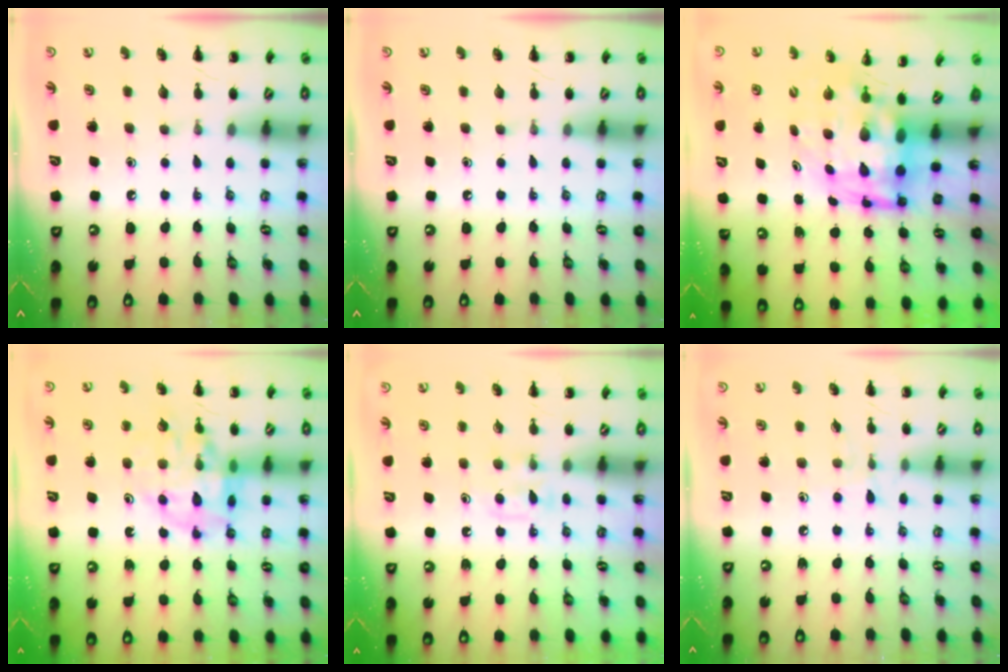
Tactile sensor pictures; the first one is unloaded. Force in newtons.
{"total": 0.0}
{"total": 7.2, "press": 7.0, "slide": 1.6}
{"total": 13.6, "press": 13.4, "slide": 2.5}
{"total": 5.3, "press": 5.0, "slide": 1.8}
{"total": 5.4, "press": 5.0, "slide": 2.0}